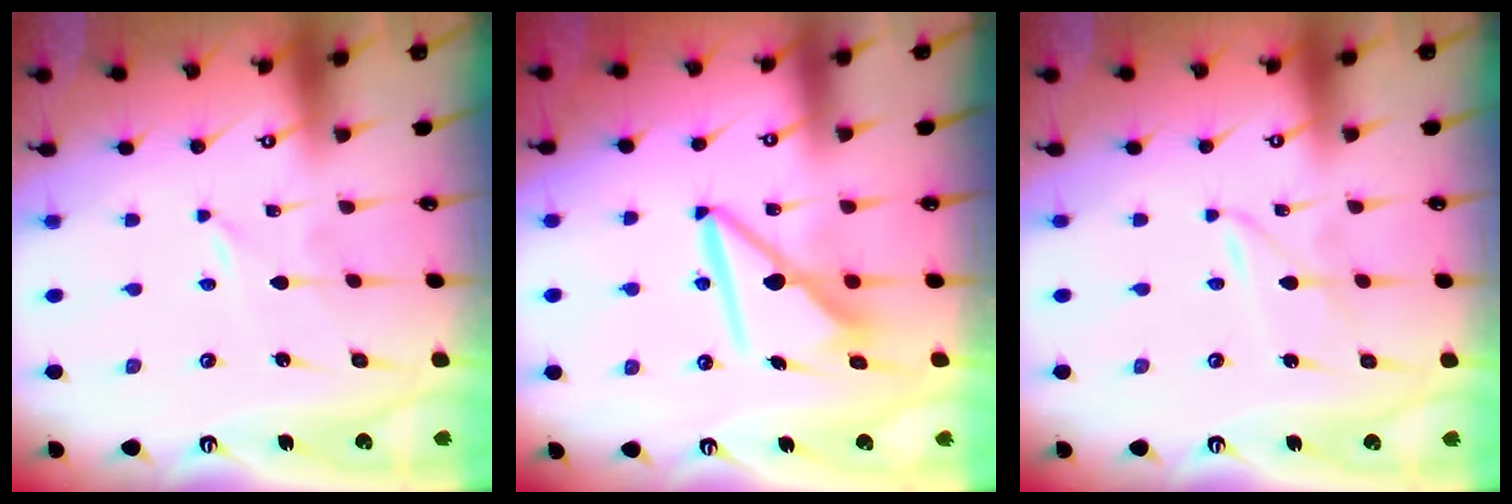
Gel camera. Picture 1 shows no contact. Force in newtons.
{"total": 9.9, "press": 9.8, "slide": 0.7}
{"total": 2.2, "press": 2.2, "slide": 0.2}